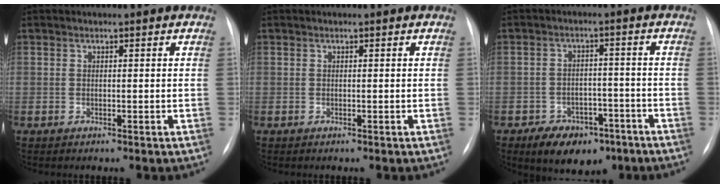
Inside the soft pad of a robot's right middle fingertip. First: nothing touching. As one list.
[{"total": 0.0}, {"total": 9.1, "force": [-5.8, 5.3, 4.5], "torque": [-0.069, 0.012, -0.081]}]